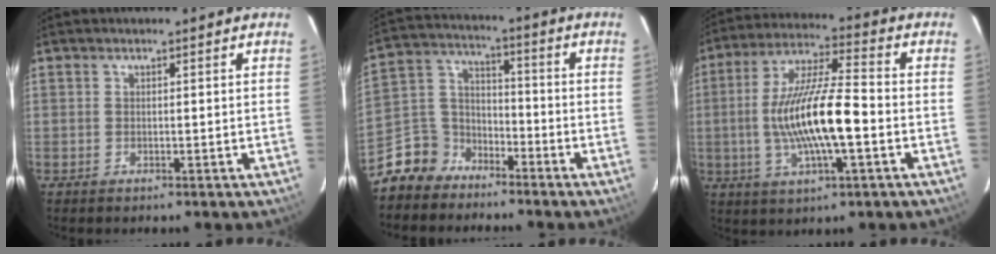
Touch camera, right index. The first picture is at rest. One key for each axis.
{"total": 8.8, "fx": -6.5, "fy": 5.9, "fz": 0.9, "tx": -0.039, "ty": 0.048, "tz": -0.133}
{"total": 15.5, "fx": -2.7, "fy": 3.0, "fz": 15.0, "tx": -0.290, "ty": 0.001, "tz": -0.050}